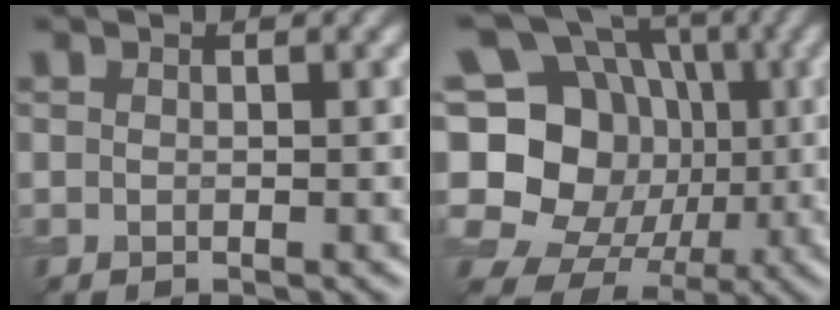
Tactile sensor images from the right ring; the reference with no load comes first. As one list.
[{"total": 19.7, "force": [-1.2, 17.6, 8.7], "torque": [-0.196, 0.042, -0.058]}]